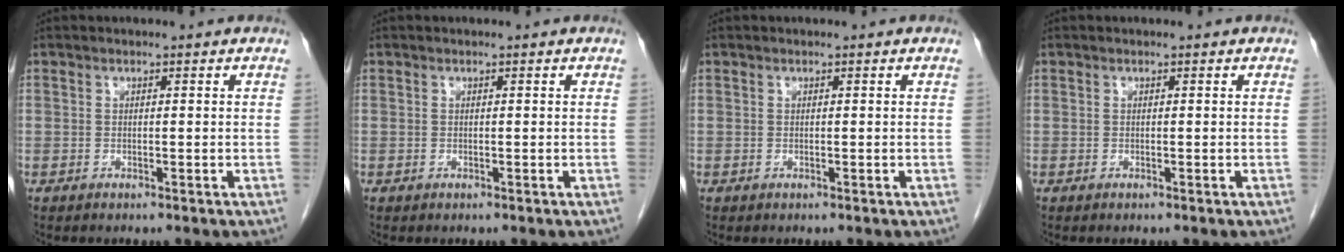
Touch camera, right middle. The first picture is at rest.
{"total": 0.0}
{"total": 0.0}
{"total": 0.0}